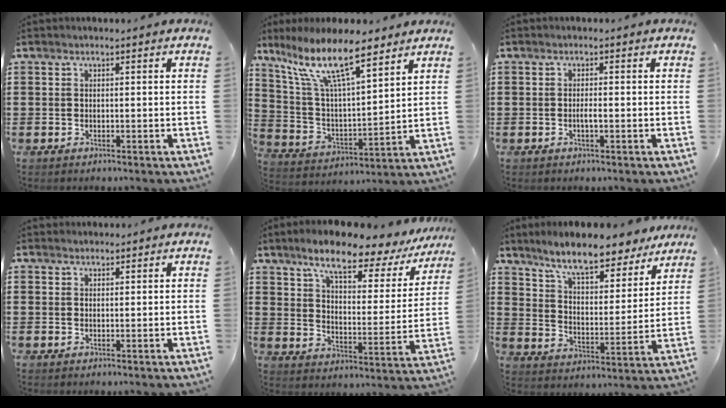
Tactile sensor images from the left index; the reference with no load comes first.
{"total": 12.3, "force": [8.8, 2.8, 8.1], "torque": [-0.183, -0.030, 0.153]}
{"total": 1.3, "force": [-0.4, 0.2, 1.3], "torque": [-0.024, -0.002, -0.006]}
{"total": 1.2, "force": [1.2, 0.3, 0.0], "torque": [-0.003, 0.000, 0.024]}
{"total": 9.7, "force": [7.5, 1.8, 5.8], "torque": [-0.119, -0.041, 0.119]}
{"total": 9.1, "force": [7.9, 1.0, 4.4], "torque": [-0.105, -0.042, 0.135]}